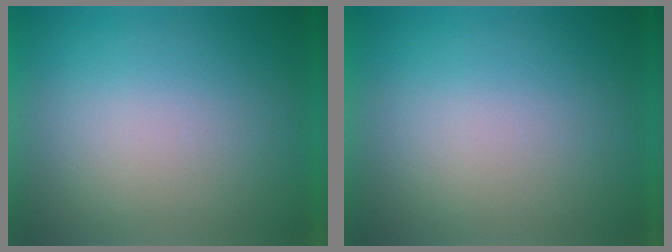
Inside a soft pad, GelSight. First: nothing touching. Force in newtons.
{"total": 1.2}